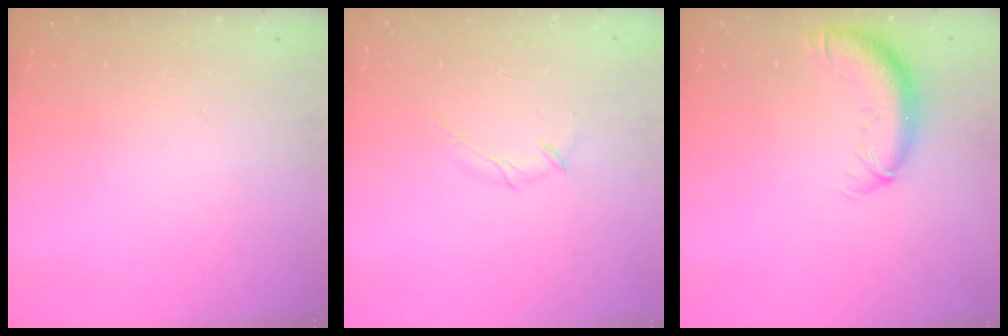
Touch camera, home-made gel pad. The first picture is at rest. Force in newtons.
{"total": 3.0, "press": 2.9, "slide": 0.8}
{"total": 11.5, "press": 11.2, "slide": 2.8}